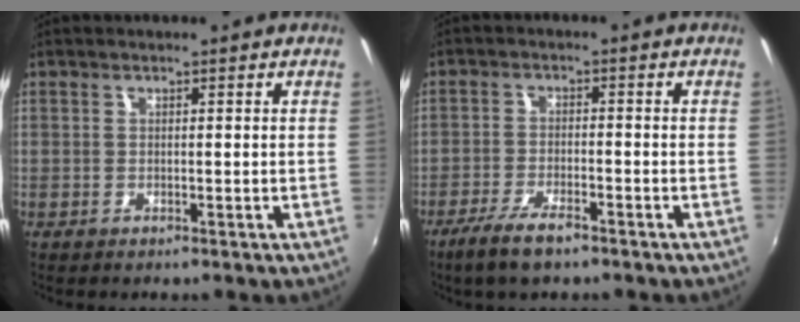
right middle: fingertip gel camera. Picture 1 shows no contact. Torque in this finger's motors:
{"motor_torque": [0.00, -2.14, 0.00, 0.02]}